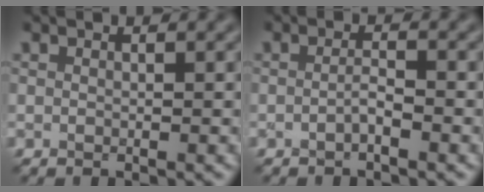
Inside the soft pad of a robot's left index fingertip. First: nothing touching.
{"total": 1.2, "force": [-0.6, 0.1, 1.0], "torque": [-0.020, 0.003, -0.011]}